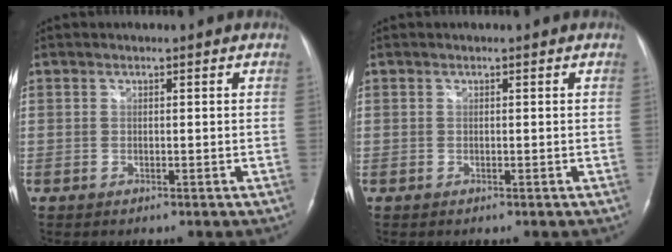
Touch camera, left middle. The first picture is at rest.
{"total": 0.0}